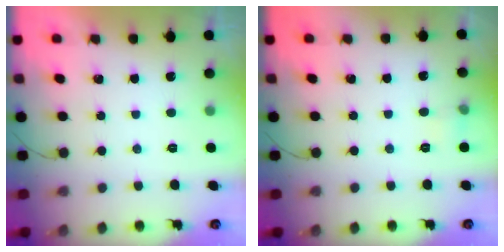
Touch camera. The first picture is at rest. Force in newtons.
{"total": 4.1, "press": 3.9, "slide": 1.2}